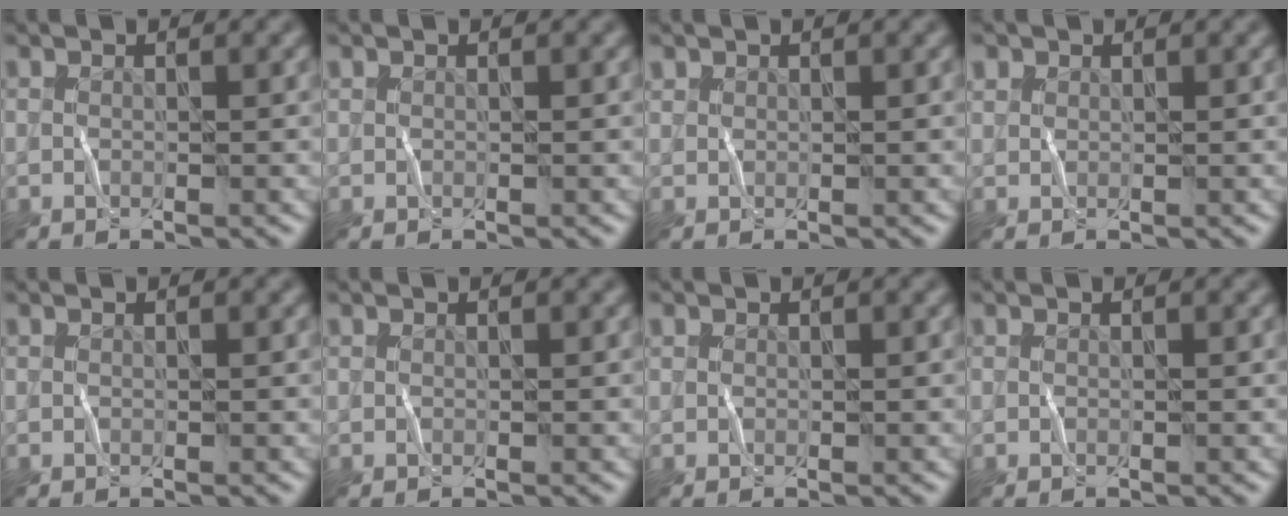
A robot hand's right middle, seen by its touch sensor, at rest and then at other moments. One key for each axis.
{"total": 0.0}
{"total": 0.6, "fx": 0.5, "fy": 0.3, "fz": -0.1, "tx": 0.003, "ty": -0.003, "tz": 0.007}
{"total": 1.7, "fx": 1.2, "fy": 1.1, "fz": 0.5, "tx": -0.003, "ty": 0.008, "tz": 0.007}
{"total": 0.0}
{"total": 0.0}
{"total": 0.0}
{"total": 0.0}